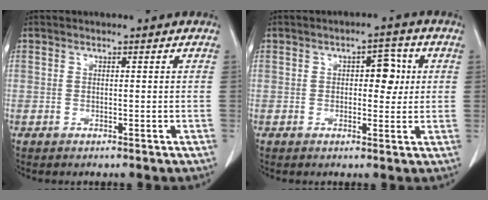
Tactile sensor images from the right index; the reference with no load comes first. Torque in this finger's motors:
{"motor_torque": [0.26, 0.02, 0.09, 0.02]}